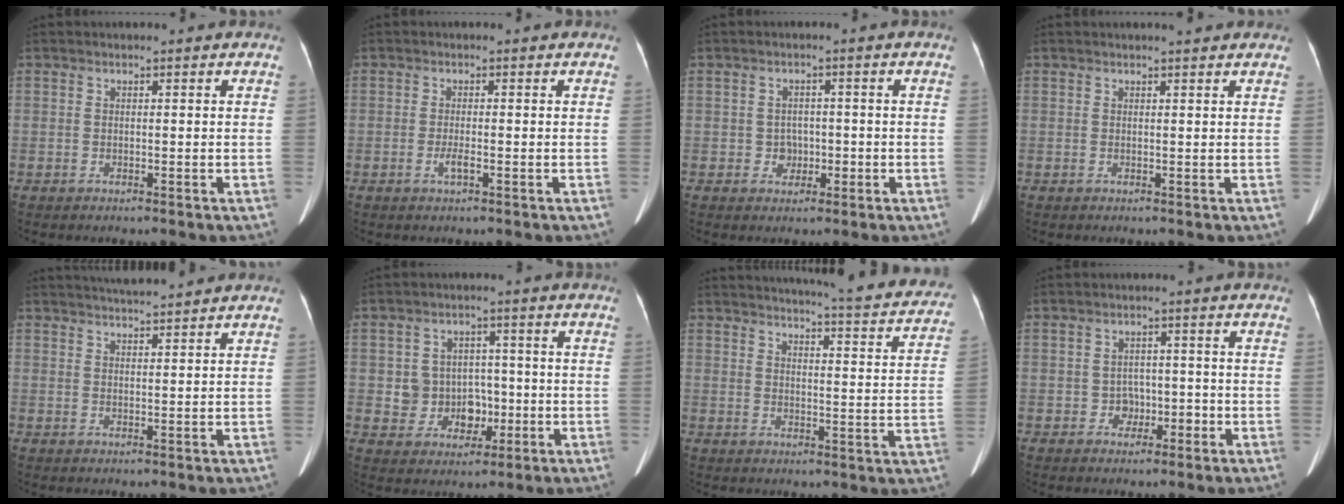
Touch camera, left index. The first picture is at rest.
{"total": 1.4, "force": [-0.6, 0.1, 1.3], "torque": [-0.030, -0.002, -0.012]}
{"total": 2.6, "force": [-0.7, 2.3, 1.0], "torque": [-0.012, 0.008, -0.006]}
{"total": 3.0, "force": [2.6, 0.2, 1.4], "torque": [-0.019, 0.011, 0.029]}
{"total": 5.3, "force": [5.0, -0.7, 1.6], "torque": [-0.027, 0.016, 0.078]}
{"total": 6.3, "force": [-0.8, 5.9, 1.9], "torque": [-0.030, 0.019, -0.004]}
{"total": 21.9, "force": [20.4, 1.8, 7.7], "torque": [-0.098, -0.063, 0.230]}
{"total": 3.0, "force": [-1.2, 2.5, 1.1], "torque": [-0.012, 0.011, -0.014]}